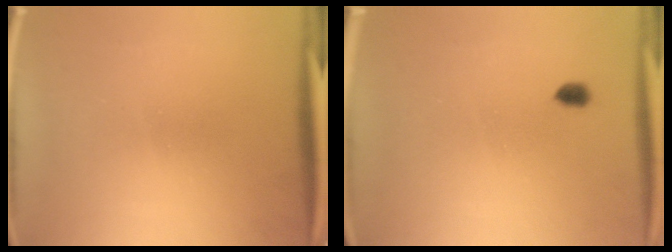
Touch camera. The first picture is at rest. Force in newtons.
{"total": 2.1}